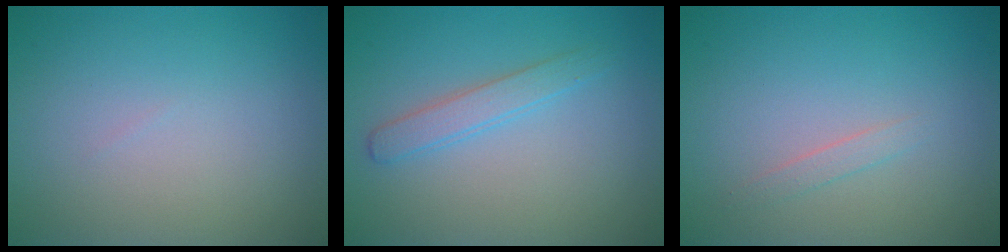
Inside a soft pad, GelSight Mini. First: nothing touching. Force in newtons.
{"total": 1.9, "press": 1.9, "slide": 0.1}
{"total": 0.9, "press": 0.9, "slide": 0.1}